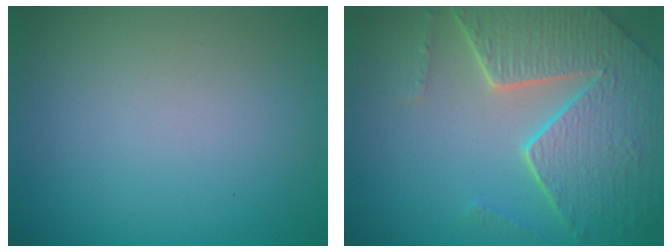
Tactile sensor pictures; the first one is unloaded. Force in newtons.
{"total": 8.0, "press": 5.7, "slide": 5.7}